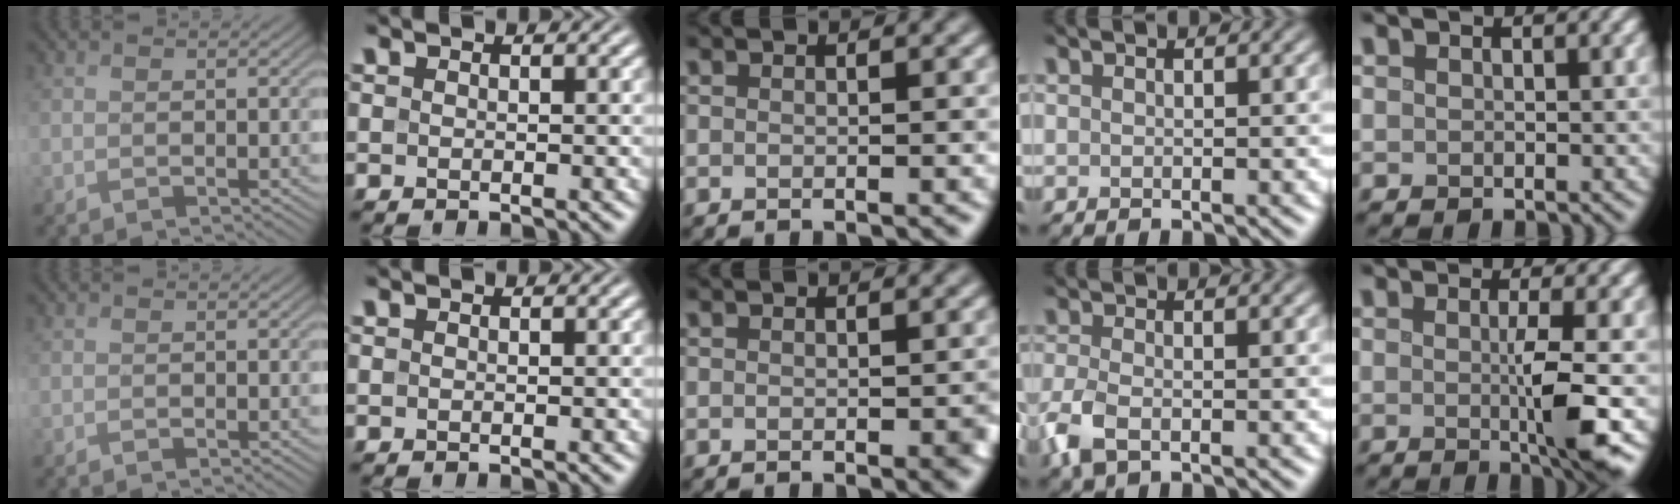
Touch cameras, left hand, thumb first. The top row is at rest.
{"middle": {"total": 0.9, "force": [-0.1, 0.5, 0.8], "torque": [-0.009, -0.003, -0.001]}, "ring": {"total": 3.2, "force": [-1.3, 1.6, 2.5], "torque": [-0.067, -0.007, -0.032]}, "little": {"total": 4.6, "force": [-0.4, 0.3, 4.6], "torque": [-0.075, -0.008, -0.006]}}